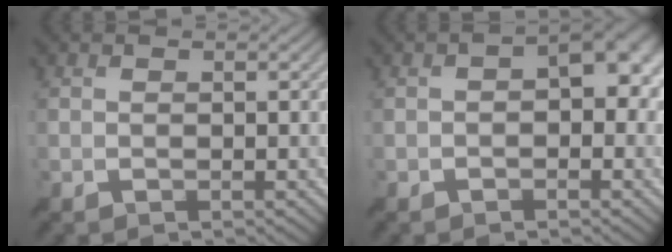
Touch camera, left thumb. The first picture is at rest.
{"total": 5.2, "force": [-0.2, 2.7, 4.5], "torque": [-0.054, 0.007, -0.007]}